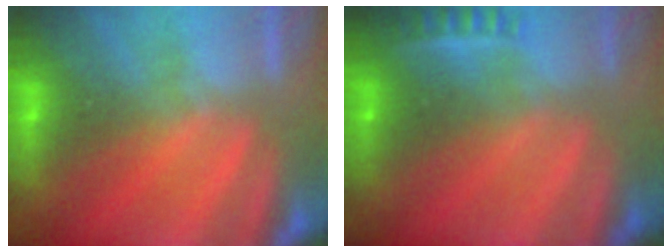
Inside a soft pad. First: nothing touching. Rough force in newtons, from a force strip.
{"total": 2.3}